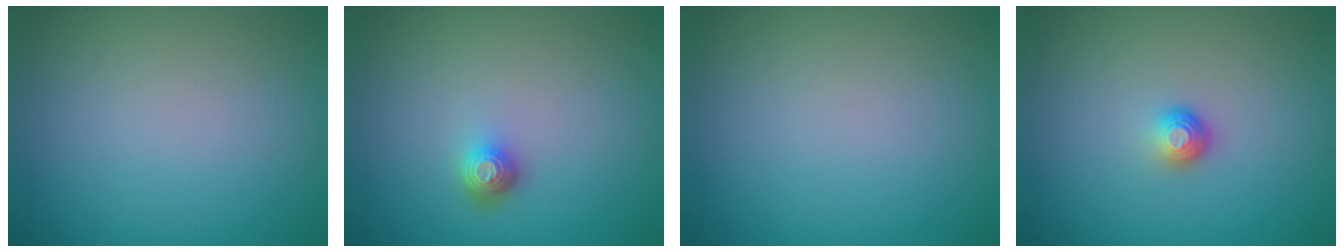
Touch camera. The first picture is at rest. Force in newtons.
{"total": 1.7, "press": 1.3, "slide": 1.1}
{"total": 0.0}
{"total": 1.7, "press": 1.2, "slide": 1.2}